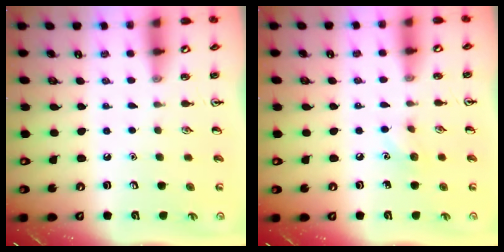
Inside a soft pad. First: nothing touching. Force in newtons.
{"total": 5.6, "press": 5.3, "slide": 1.8}